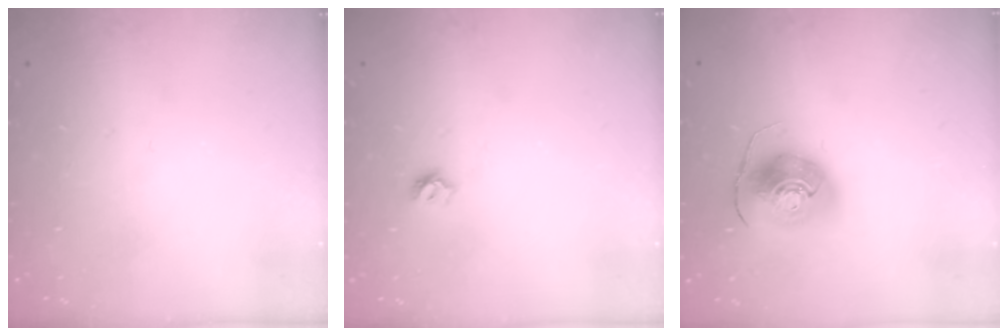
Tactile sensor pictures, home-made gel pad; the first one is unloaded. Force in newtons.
{"total": 4.8, "press": 4.8, "slide": 0.6}
{"total": 10.2, "press": 10.1, "slide": 1.1}